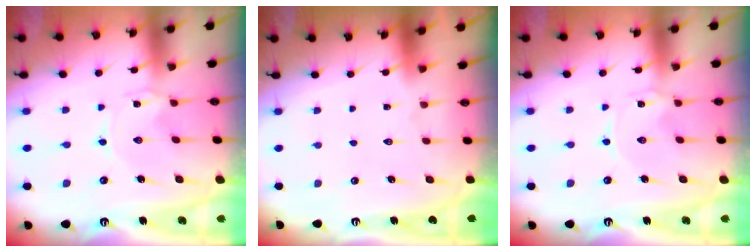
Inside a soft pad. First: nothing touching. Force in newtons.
{"total": 1.6, "press": 1.6, "slide": 0.1}
{"total": 0.0}